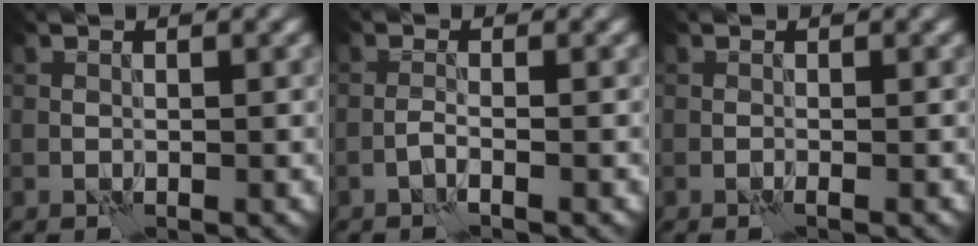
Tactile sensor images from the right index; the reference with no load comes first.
{"total": 1.3, "force": [-0.8, 0.2, 1.0], "torque": [-0.019, 0.004, -0.020]}
{"total": 0.7, "force": [-0.4, 0.1, 0.6], "torque": [-0.009, 0.000, -0.010]}